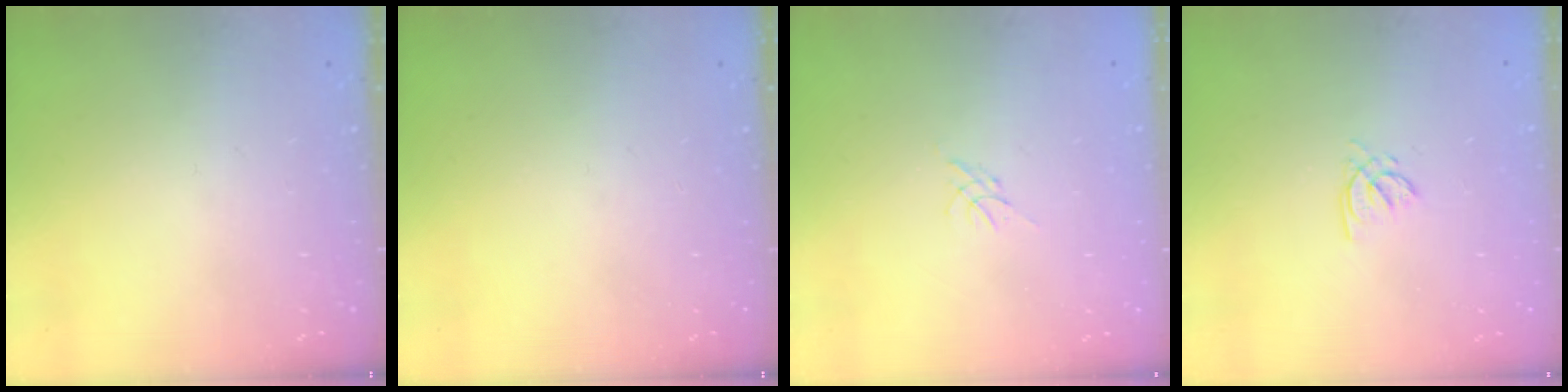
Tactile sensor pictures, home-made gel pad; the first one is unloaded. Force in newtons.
{"total": 0.0}
{"total": 0.0}
{"total": 1.5, "press": 1.5, "slide": 0.2}